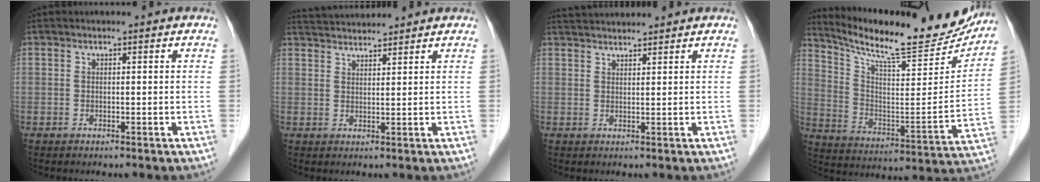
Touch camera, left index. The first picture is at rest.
{"total": 6.0, "force": [5.9, 0.1, 1.2], "torque": [-0.027, 0.031, 0.101]}
{"total": 5.1, "force": [5.0, 0.2, 1.3], "torque": [-0.022, 0.031, 0.085]}
{"total": 23.3, "force": [21.1, 3.1, 9.4], "torque": [-0.157, -0.049, 0.305]}